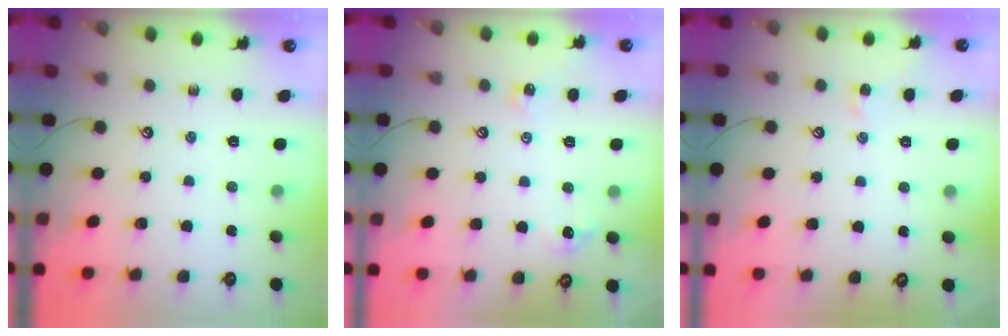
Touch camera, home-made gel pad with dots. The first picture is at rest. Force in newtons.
{"total": 3.7, "press": 3.7, "slide": 0.7}
{"total": 0.0}